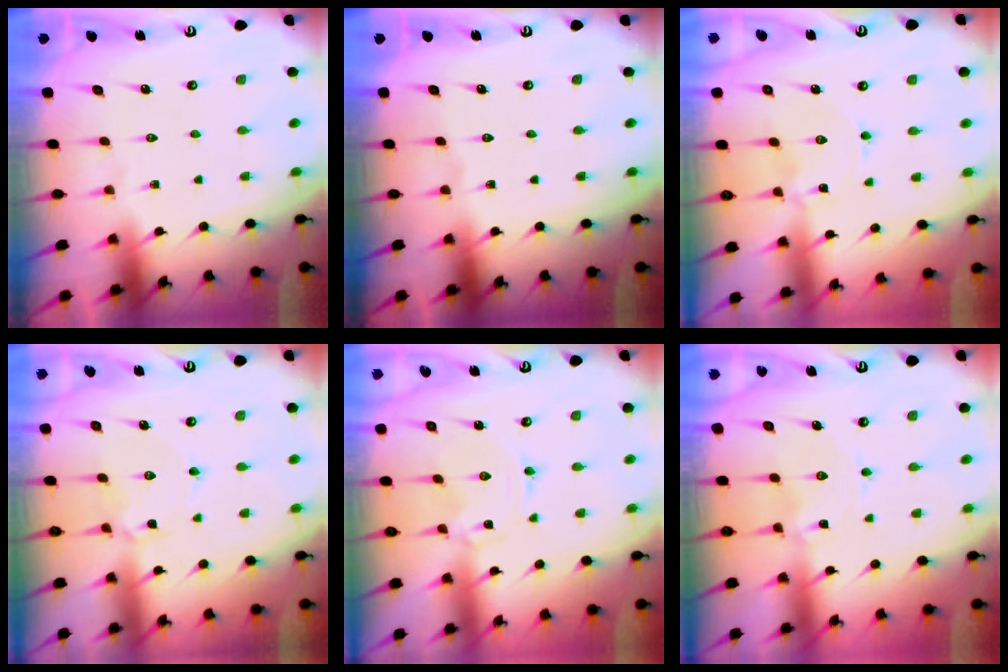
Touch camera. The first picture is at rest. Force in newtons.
{"total": 0.0}
{"total": 0.0}
{"total": 2.8, "press": 2.8, "slide": 0.3}
{"total": 0.0}
{"total": 0.8, "press": 0.8, "slide": 0.2}